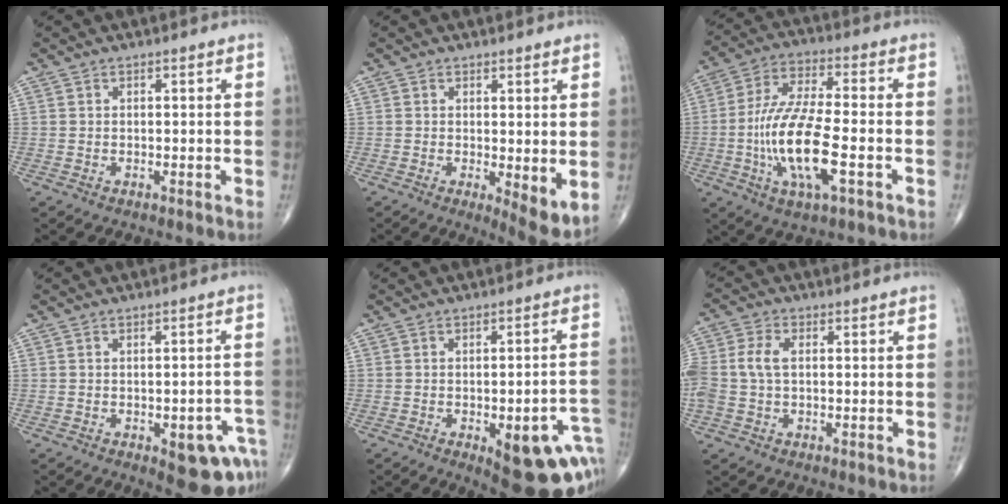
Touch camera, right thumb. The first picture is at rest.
{"total": 6.3, "force": [-0.1, 2.0, 6.0], "torque": [-0.084, -0.020, 0.001]}
{"total": 15.9, "force": [-4.0, 5.2, 14.5], "torque": [-0.294, 0.017, -0.073]}
{"total": 9.1, "force": [-4.2, 3.6, 7.3], "torque": [-0.063, 0.019, -0.044]}
{"total": 17.4, "force": [-6.7, 6.8, 14.5], "torque": [-0.114, 0.026, -0.065]}
{"total": 6.3, "force": [0.3, 4.1, 4.8], "torque": [-0.123, 0.018, 0.004]}